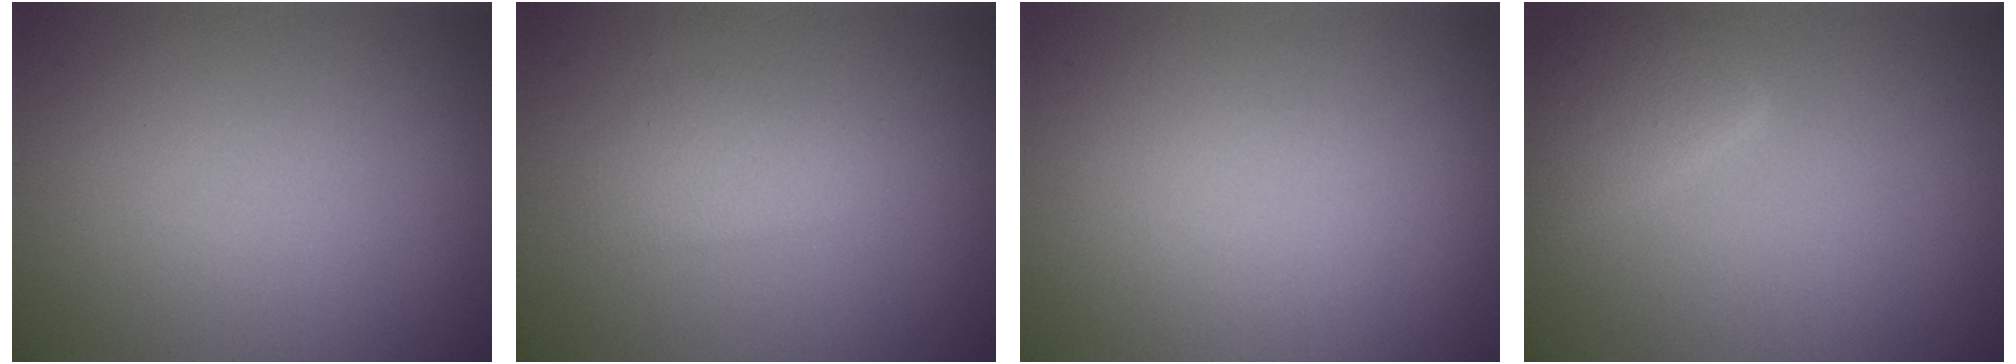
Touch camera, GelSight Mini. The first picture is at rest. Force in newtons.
{"total": 1.8, "press": 1.8, "slide": 0.1}
{"total": 0.0}
{"total": 2.9, "press": 2.9, "slide": 0.2}